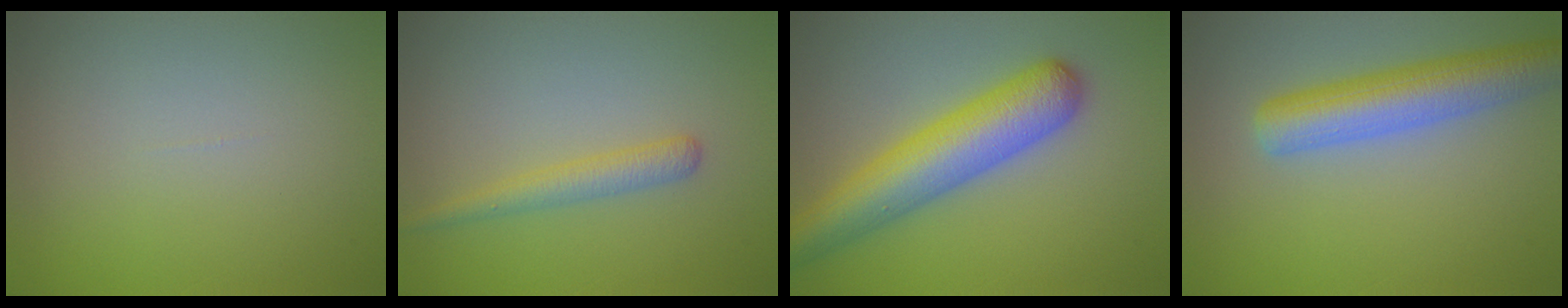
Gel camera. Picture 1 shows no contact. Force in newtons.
{"total": 2.0, "press": 2.0, "slide": 0.1}
{"total": 7.0, "press": 7.0, "slide": 0.2}
{"total": 6.0, "press": 6.0, "slide": 0.3}